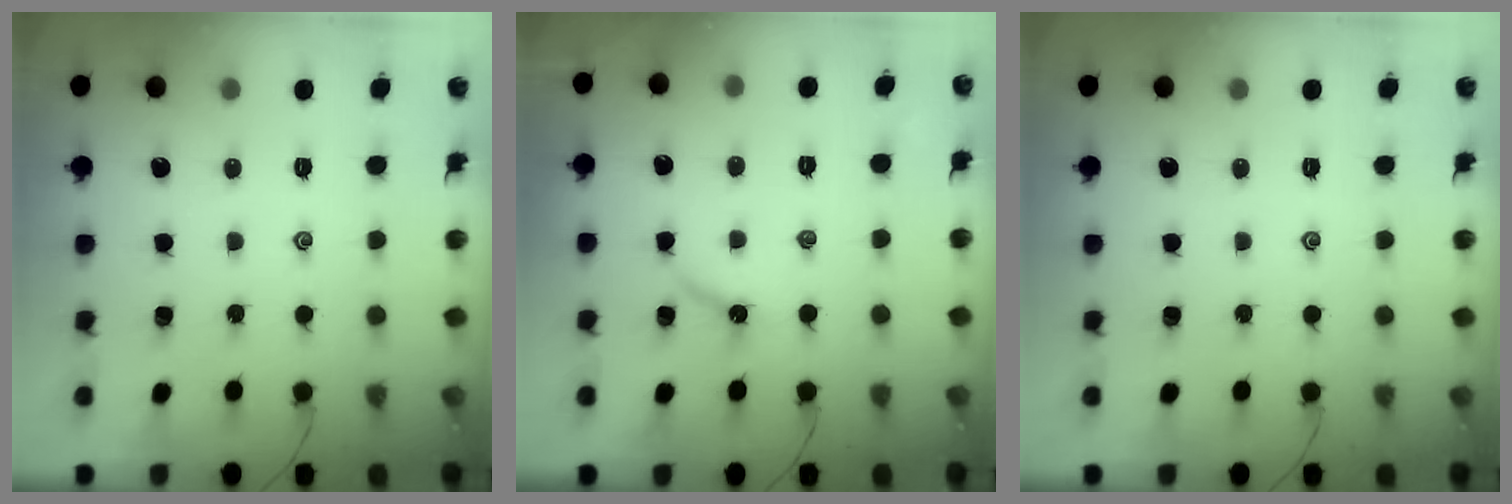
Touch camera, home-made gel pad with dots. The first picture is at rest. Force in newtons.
{"total": 4.2, "press": 4.2, "slide": 0.4}
{"total": 0.0}